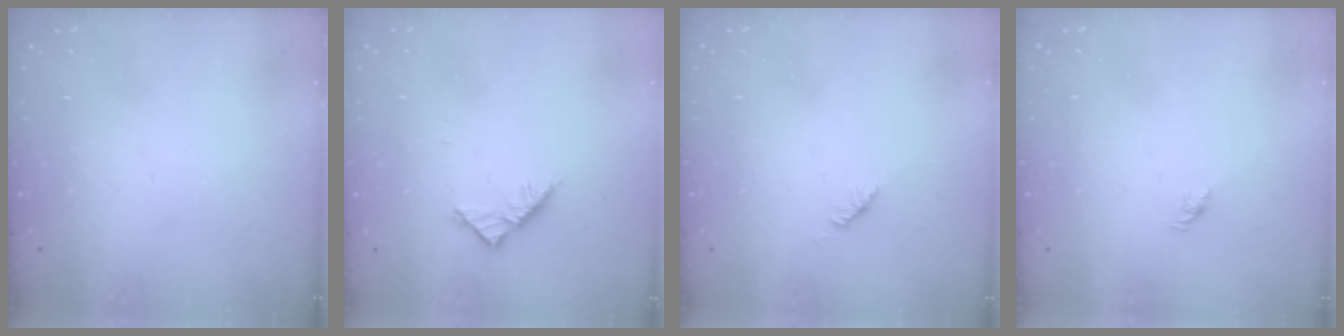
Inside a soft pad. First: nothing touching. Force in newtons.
{"total": 4.5, "press": 4.3, "slide": 1.0}
{"total": 1.9, "press": 1.8, "slide": 0.6}
{"total": 0.5, "press": 0.3, "slide": 0.4}